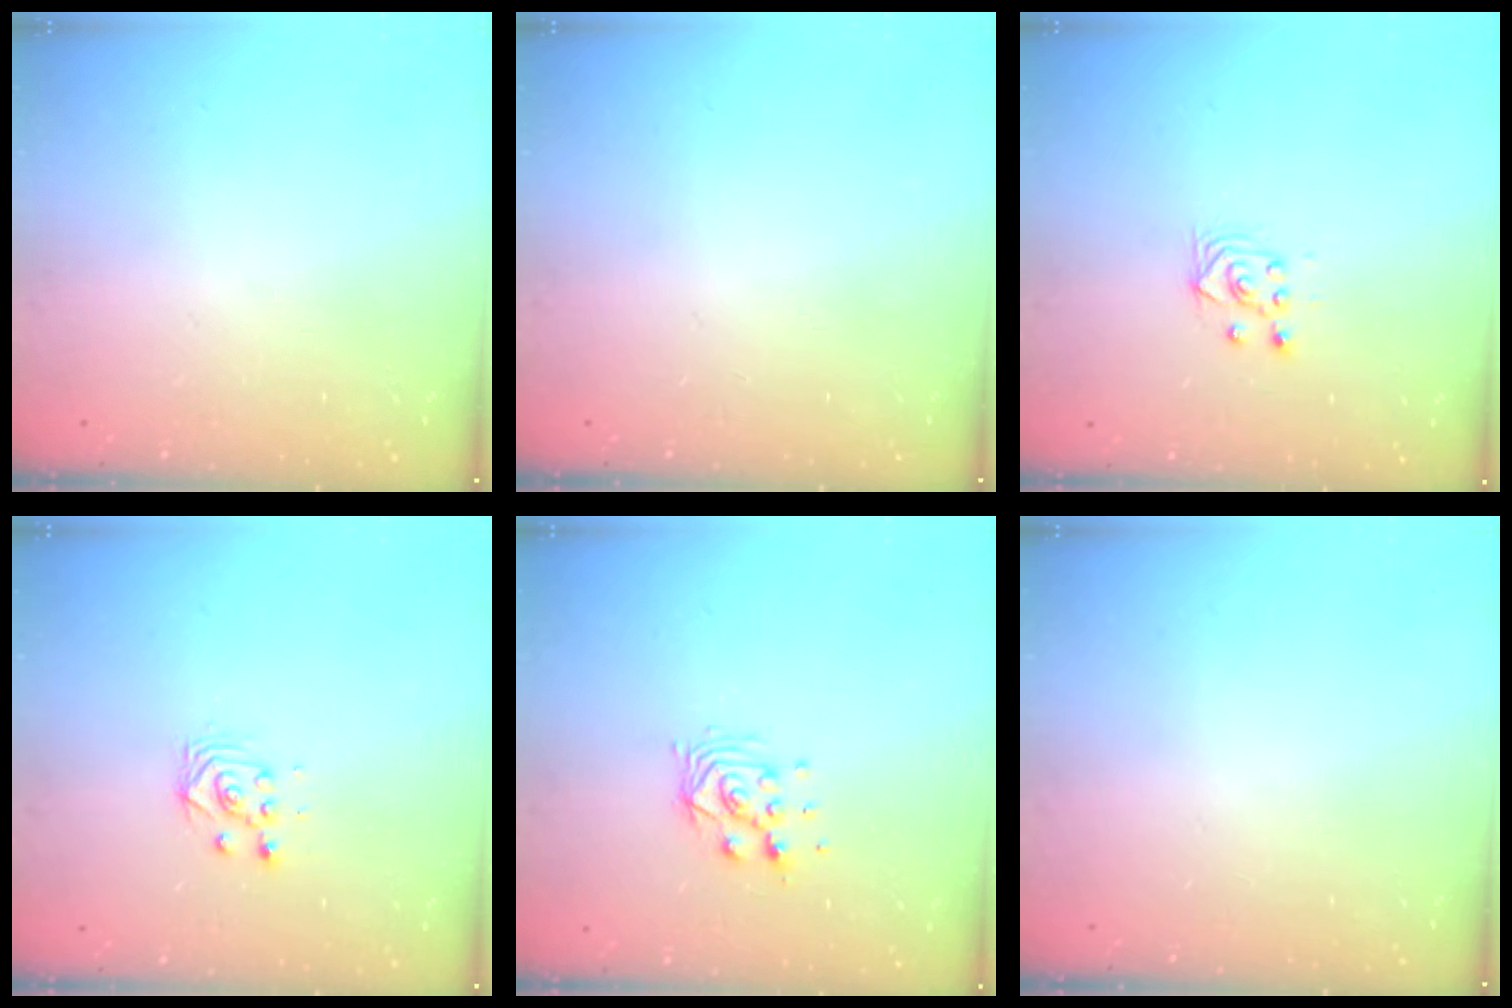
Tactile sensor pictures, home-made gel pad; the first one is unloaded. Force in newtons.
{"total": 0.0}
{"total": 3.6, "press": 3.3, "slide": 1.5}
{"total": 3.0, "press": 3.0, "slide": 0.2}
{"total": 8.2, "press": 8.1, "slide": 0.5}
{"total": 0.0}